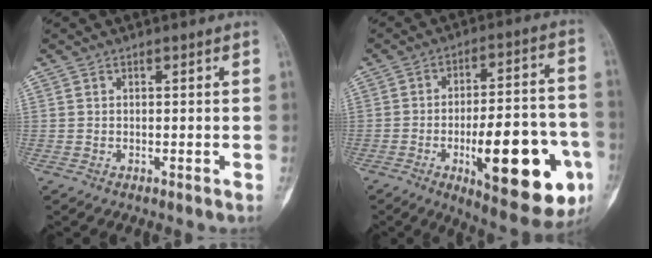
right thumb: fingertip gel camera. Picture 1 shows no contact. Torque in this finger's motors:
{"motor_torque": [2.55, 2.37, 1.70, -1.07, 0.54]}